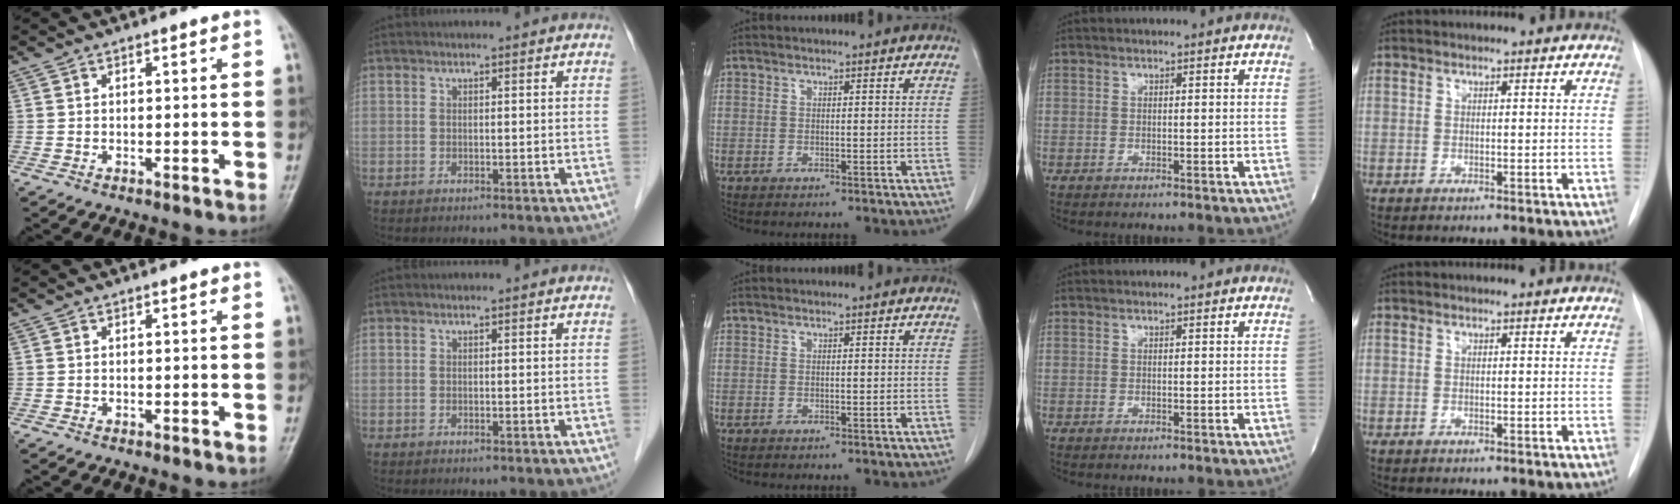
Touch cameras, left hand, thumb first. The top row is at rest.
{}